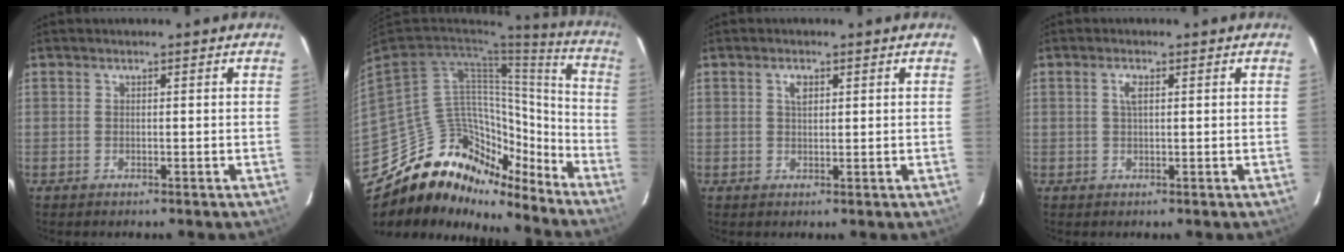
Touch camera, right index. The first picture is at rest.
{"total": 22.1, "force": [-16.8, 12.6, 7.0], "torque": [-0.144, 0.062, -0.259]}
{"total": 2.1, "force": [0.9, 1.1, 1.5], "torque": [-0.026, 0.004, 0.015]}
{"total": 1.9, "force": [0.6, 0.7, 1.7], "torque": [-0.033, 0.003, 0.010]}